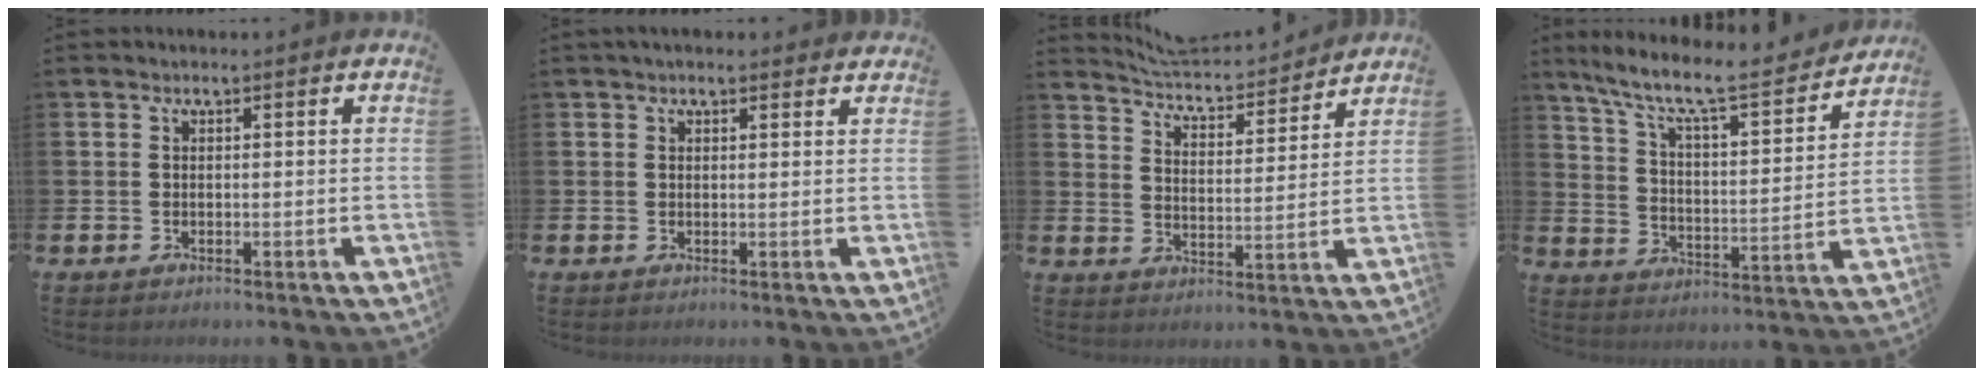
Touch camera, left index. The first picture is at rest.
{"total": 1.7, "force": [1.6, 0.5, 0.4], "torque": [-0.009, 0.001, 0.028]}
{"total": 5.1, "force": [5.0, 0.9, 0.5], "torque": [-0.036, -0.044, 0.083]}
{"total": 9.4, "force": [8.0, 1.8, 4.6], "torque": [-0.117, -0.053, 0.129]}